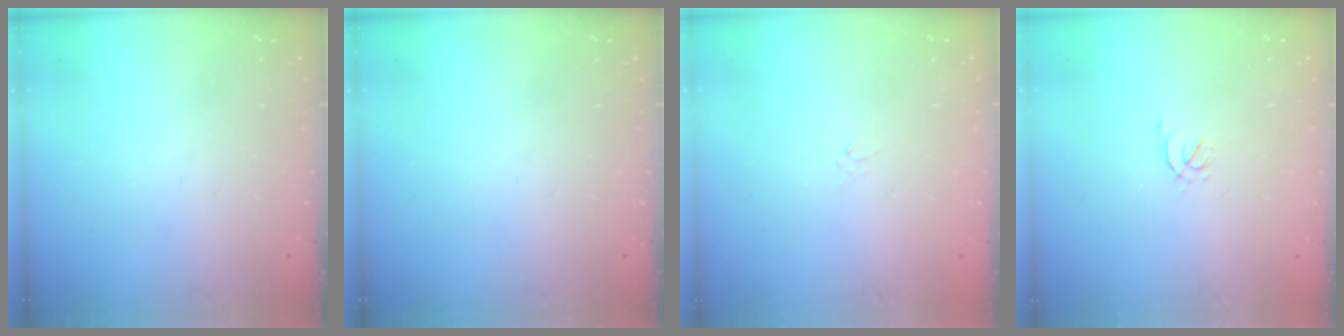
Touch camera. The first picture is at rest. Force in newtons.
{"total": 0.0}
{"total": 0.0}
{"total": 1.7, "press": 1.6, "slide": 0.5}